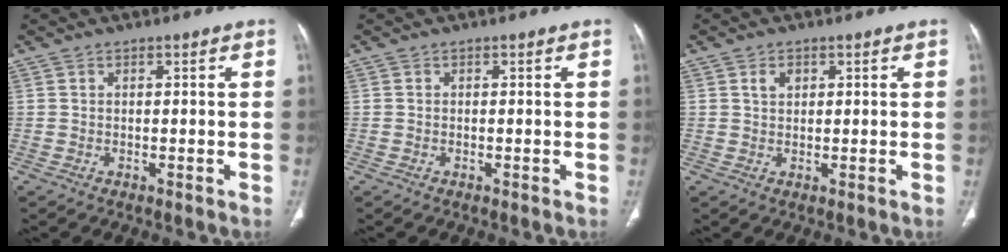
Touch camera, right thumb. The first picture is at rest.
{"total": 0.0}
{"total": 2.0, "force": [0.9, 1.4, 1.1], "torque": [-0.013, 0.000, 0.015]}